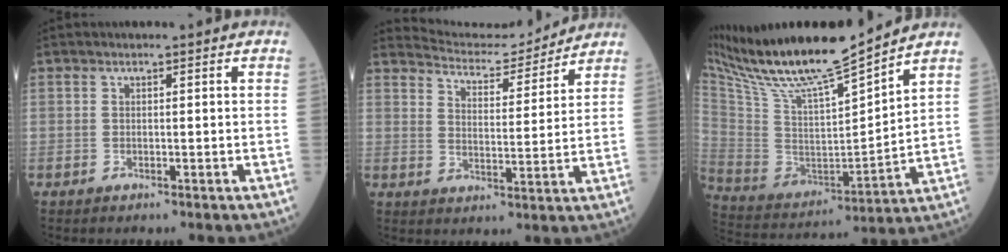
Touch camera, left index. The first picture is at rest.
{"total": 9.5, "force": [9.5, 0.5, 0.4], "torque": [-0.013, 0.003, 0.141]}
{"total": 19.0, "force": [15.9, 1.0, 10.3], "torque": [-0.190, -0.008, 0.288]}